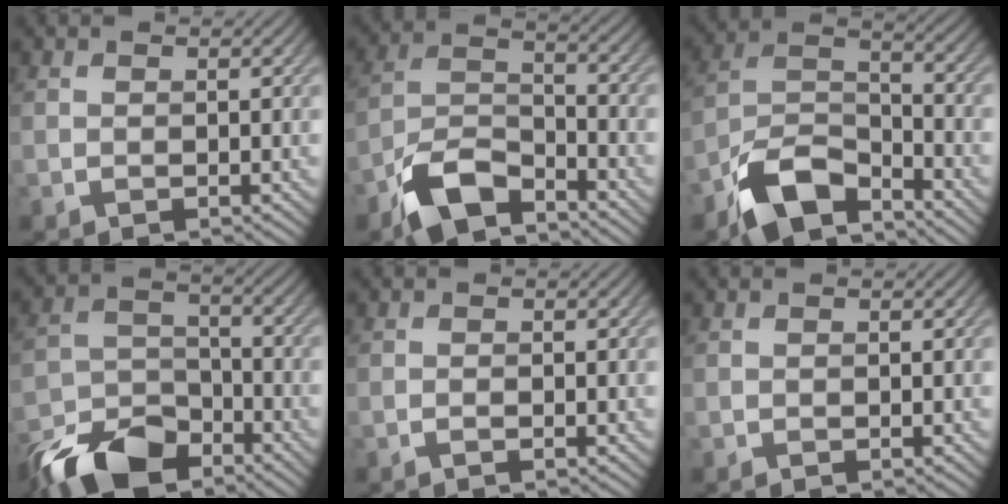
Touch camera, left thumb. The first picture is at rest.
{"total": 9.3, "force": [-6.8, 3.6, 5.2], "torque": [-0.102, -0.003, -0.149]}
{"total": 10.9, "force": [-8.0, 4.4, 5.9], "torque": [-0.113, -0.002, -0.170]}
{"total": 12.4, "force": [-9.3, 5.7, 5.9], "torque": [-0.128, -0.012, -0.181]}
{"total": 0.8, "force": [-0.5, 0.0, 0.5], "torque": [-0.011, 0.001, -0.010]}
{"total": 0.0}